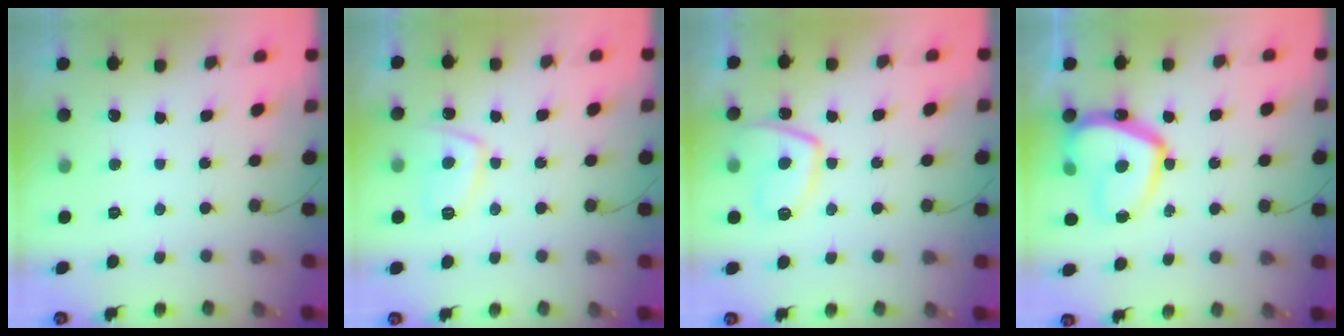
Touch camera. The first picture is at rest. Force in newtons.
{"total": 8.2, "press": 8.1, "slide": 1.2}
{"total": 9.9, "press": 9.8, "slide": 1.2}
{"total": 16.1, "press": 16.0, "slide": 1.6}